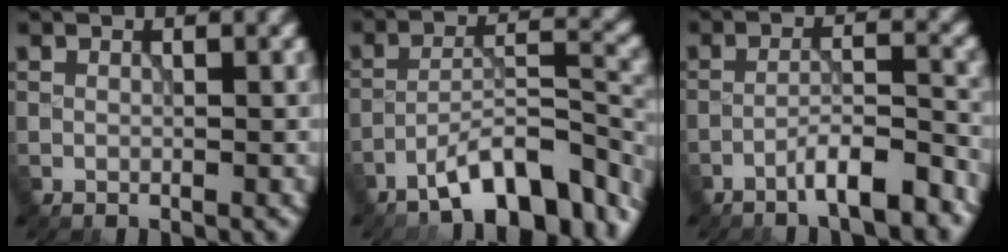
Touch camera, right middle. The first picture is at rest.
{"total": 8.7, "force": [-6.4, 2.2, 5.4], "torque": [-0.080, 0.009, -0.106]}
{"total": 5.4, "force": [-3.8, 0.9, 3.7], "torque": [-0.053, 0.013, -0.065]}